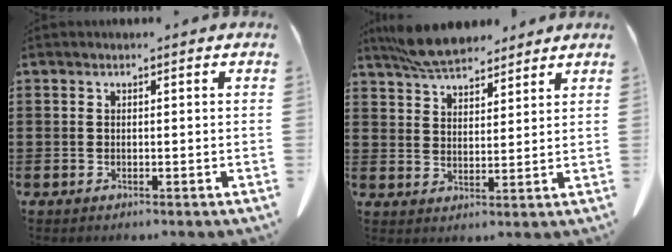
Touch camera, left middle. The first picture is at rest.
{"total": 7.1, "force": [6.4, 1.7, 2.5], "torque": [-0.068, -0.009, 0.121]}